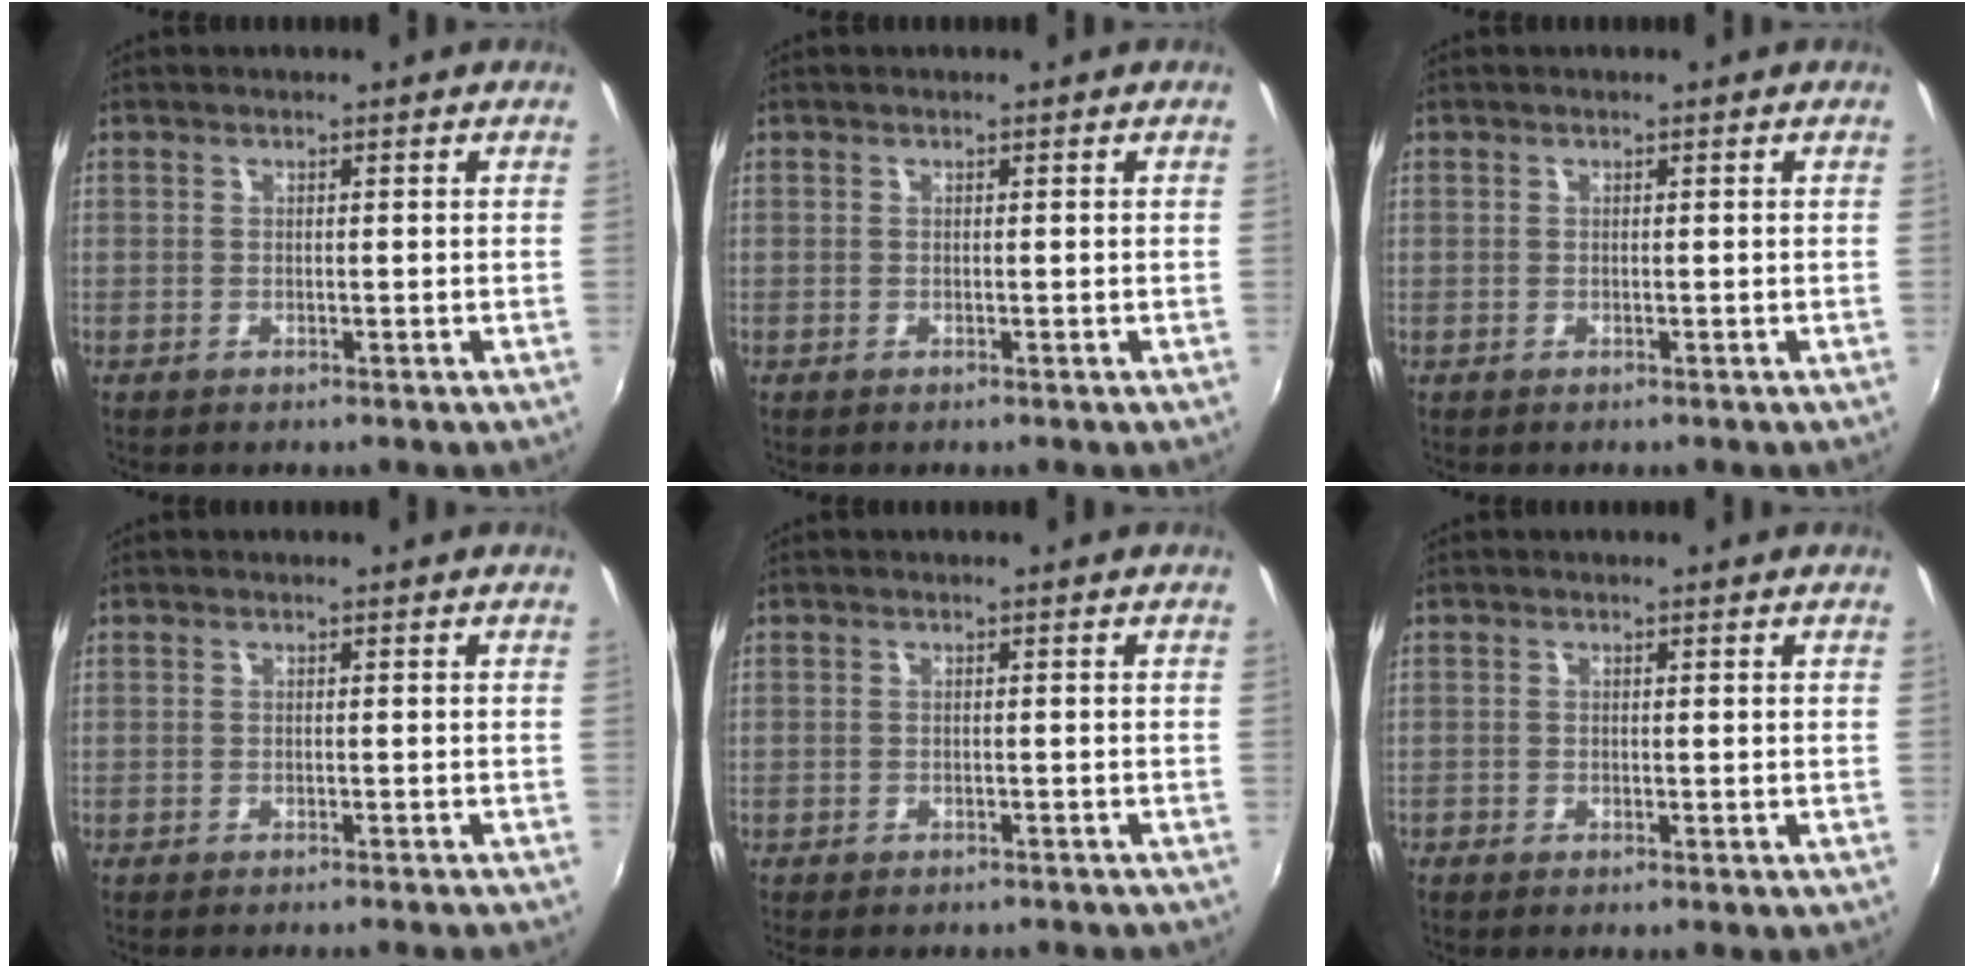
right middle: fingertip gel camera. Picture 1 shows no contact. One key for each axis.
{"total": 0.0}
{"total": 0.0}
{"total": 3.8, "fx": -3.5, "fy": -0.1, "fz": 1.5, "tx": -0.037, "ty": -0.010, "tz": -0.052}
{"total": 6.8, "fx": -6.0, "fy": 1.7, "fz": 2.7, "tx": -0.060, "ty": -0.017, "tz": -0.081}
{"total": 0.9, "fx": -0.9, "fy": 0.3, "fz": 0.2, "tx": -0.007, "ty": -0.004, "tz": -0.020}